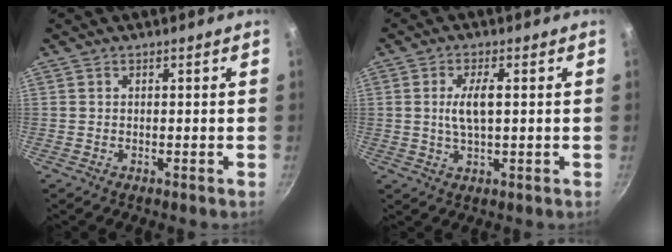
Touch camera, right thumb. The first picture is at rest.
{"total": 5.5, "force": [0.7, 2.0, 5.1], "torque": [-0.103, 0.005, 0.012]}